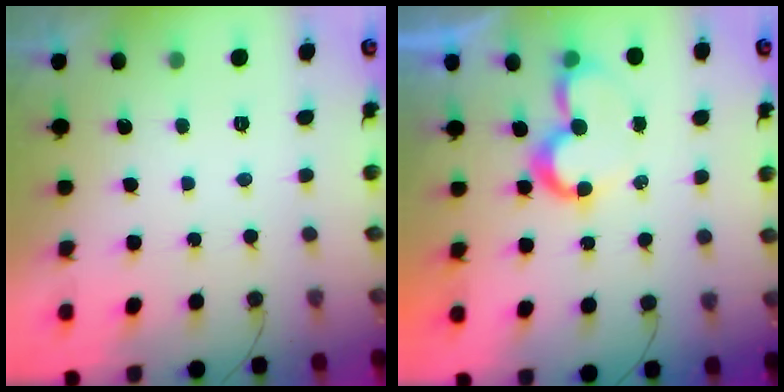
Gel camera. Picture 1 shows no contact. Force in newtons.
{"total": 7.7, "press": 7.7, "slide": 0.2}